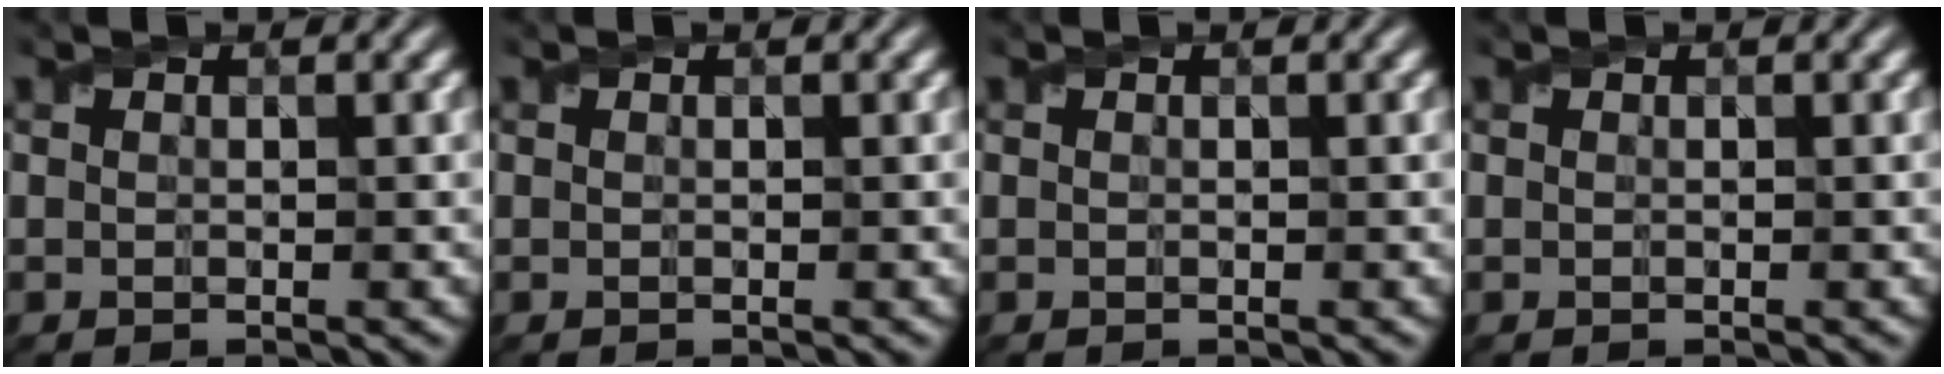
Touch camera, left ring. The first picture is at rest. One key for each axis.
{"total": 0.0}
{"total": 0.0}
{"total": 0.0}